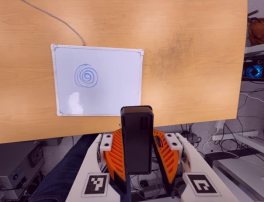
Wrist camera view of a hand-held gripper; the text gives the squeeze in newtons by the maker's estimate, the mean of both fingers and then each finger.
{"total": 5.2, "left": 5.0, "right": 5.4}